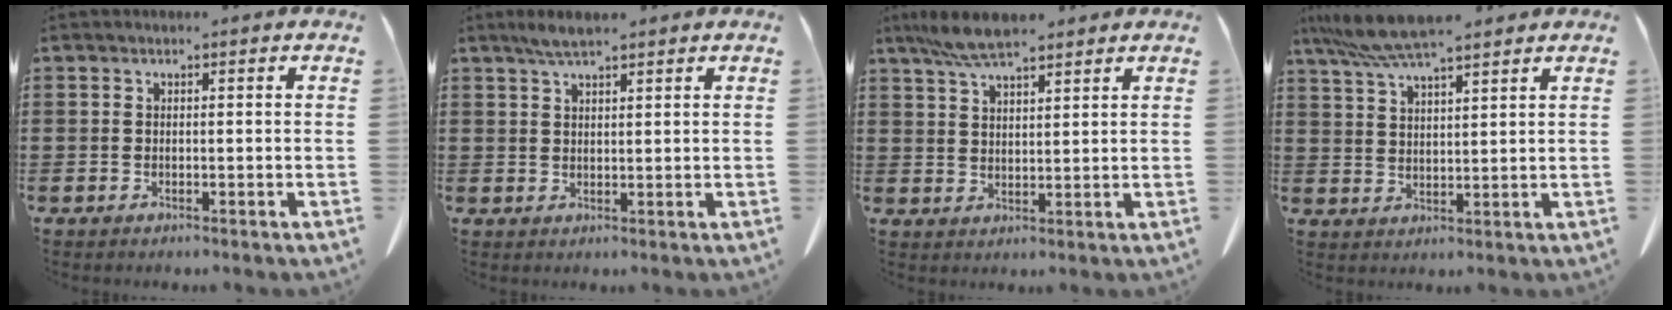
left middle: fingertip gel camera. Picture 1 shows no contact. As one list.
[{"total": 2.9, "force": [2.2, 0.7, 1.8], "torque": [-0.039, 0.002, 0.040]}, {"total": 6.4, "force": [5.2, 1.3, 3.5], "torque": [-0.082, -0.006, 0.097]}, {"total": 6.8, "force": [5.8, 0.4, 3.7], "torque": [-0.087, -0.018, 0.105]}]